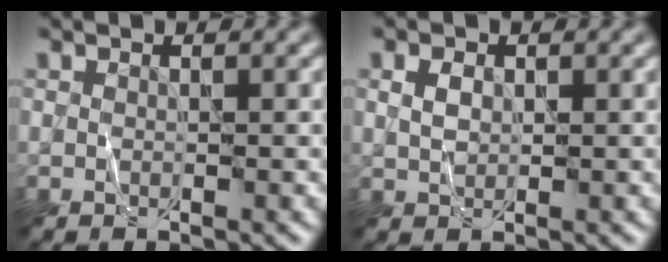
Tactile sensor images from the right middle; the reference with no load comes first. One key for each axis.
{"total": 1.6, "fx": 0.4, "fy": 1.2, "fz": 1.0, "tx": -0.022, "ty": 0.003, "tz": 0.010}